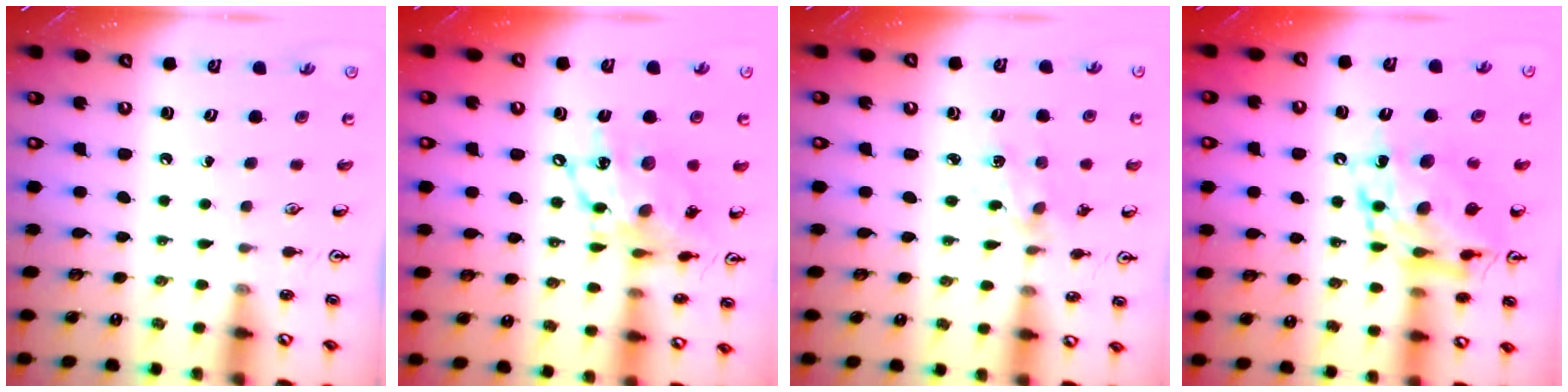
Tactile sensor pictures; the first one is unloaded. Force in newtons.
{"total": 14.8, "press": 14.7, "slide": 1.4}
{"total": 2.7, "press": 2.6, "slide": 0.4}
{"total": 14.9, "press": 14.8, "slide": 1.2}